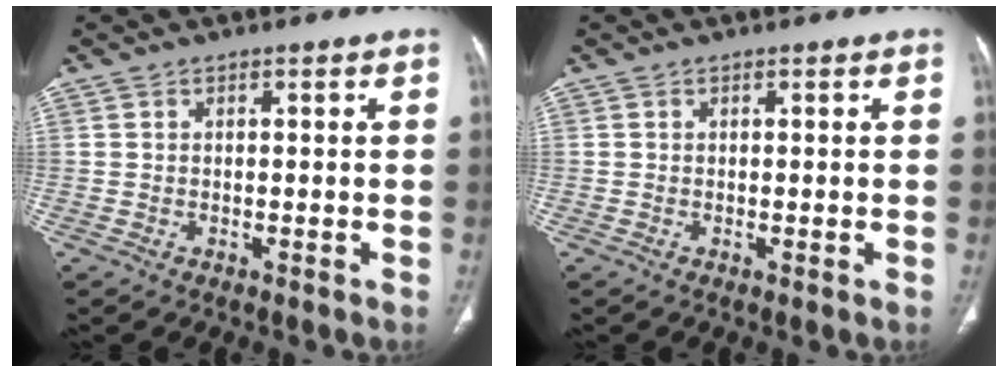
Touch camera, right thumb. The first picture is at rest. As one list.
[{"total": 0.0}]